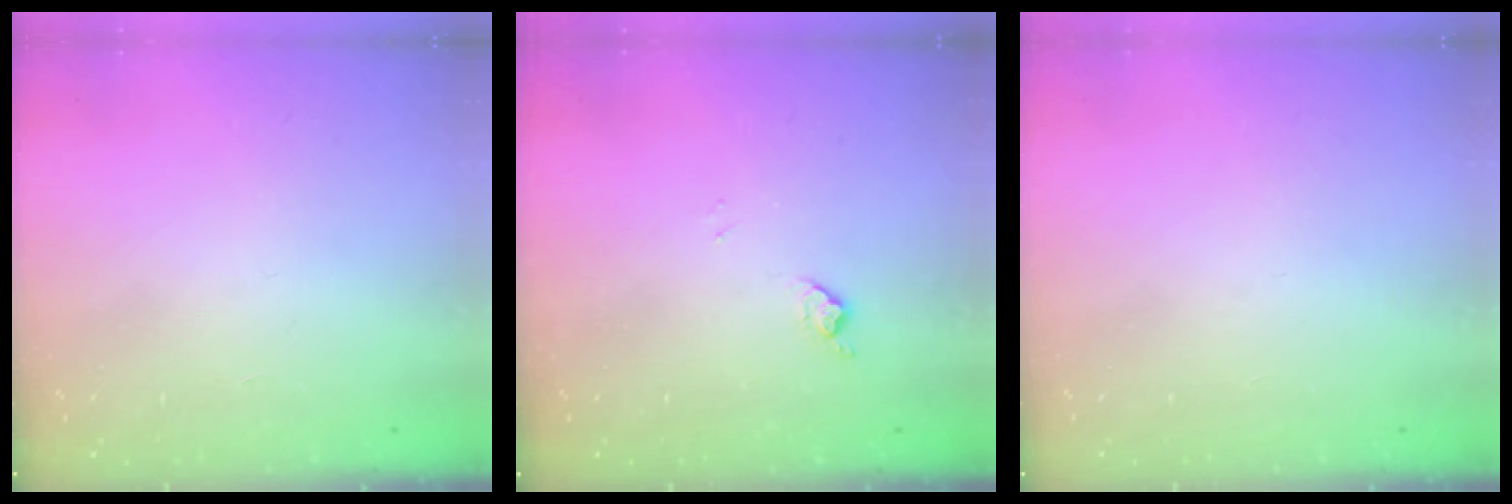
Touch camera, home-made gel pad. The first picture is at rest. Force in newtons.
{"total": 7.7, "press": 7.7, "slide": 0.7}
{"total": 0.0}